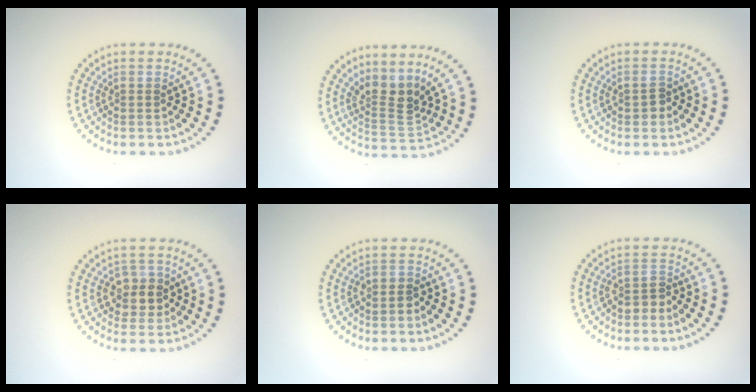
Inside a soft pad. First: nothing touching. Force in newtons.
{"total": 3.2, "press": 2.4, "slide": 2.0}
{"total": 1.4, "press": 1.4, "slide": 0.1}
{"total": 2.6, "press": 2.4, "slide": 0.9}
{"total": 1.0, "press": 0.7, "slide": 0.6}
{"total": 1.6, "press": 1.3, "slide": 1.0}